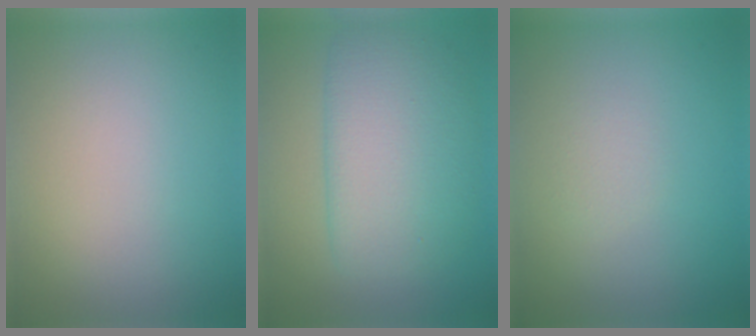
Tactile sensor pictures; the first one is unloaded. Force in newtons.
{"total": 6.0, "press": 6.0, "slide": 0.2}
{"total": 0.9, "press": 0.9, "slide": 0.0}